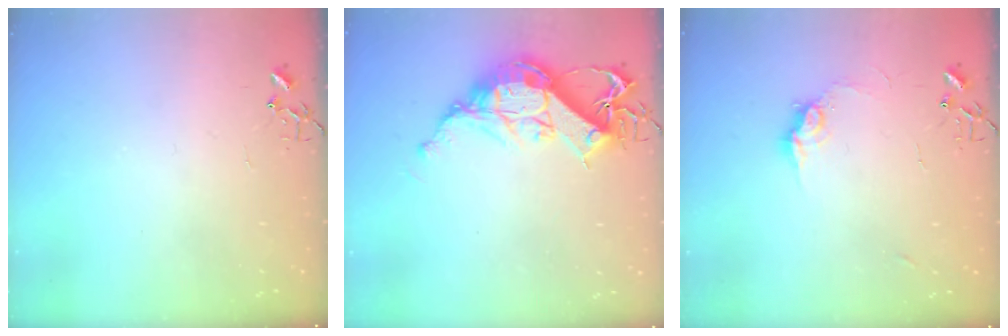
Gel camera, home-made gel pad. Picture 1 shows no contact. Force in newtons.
{"total": 15.3, "press": 15.2, "slide": 1.3}
{"total": 8.9, "press": 8.9, "slide": 0.5}